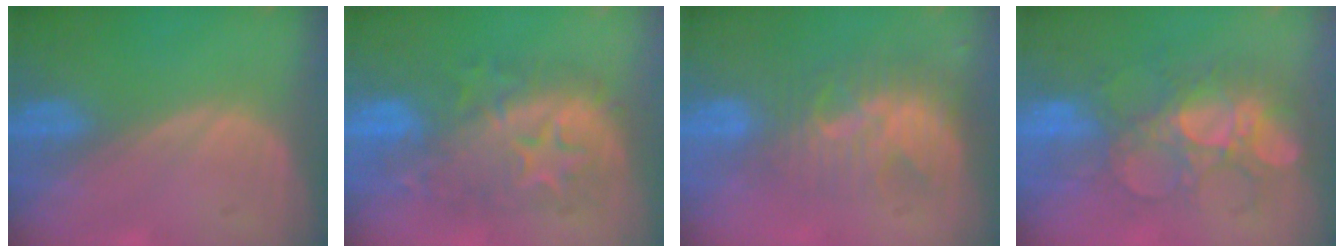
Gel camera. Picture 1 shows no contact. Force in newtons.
{"total": 9.9, "press": 9.9, "slide": 0.5}
{"total": 8.9, "press": 7.6, "slide": 4.6}
{"total": 9.0, "press": 8.6, "slide": 2.5}